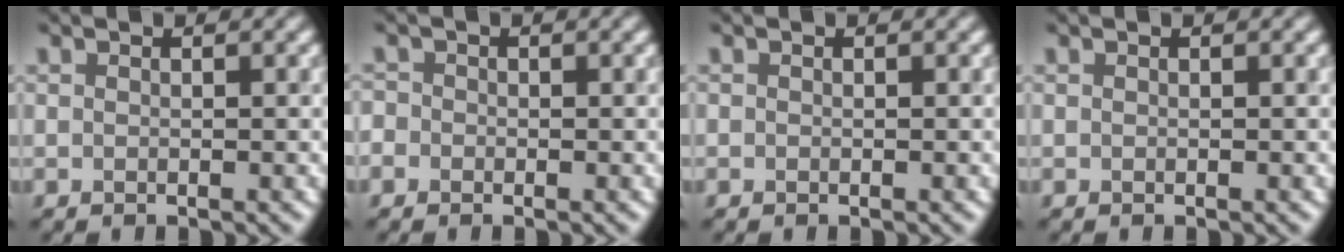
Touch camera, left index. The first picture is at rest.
{"total": 1.4, "force": [-0.4, 1.3, 0.2], "torque": [0.011, 0.011, -0.022]}
{"total": 0.0}
{"total": 0.0}